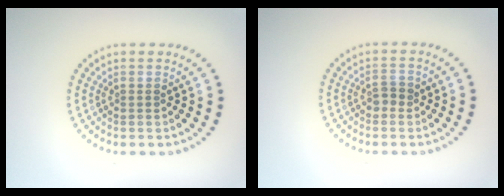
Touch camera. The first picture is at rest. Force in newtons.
{"total": 1.1, "press": 1.1, "slide": 0.3}